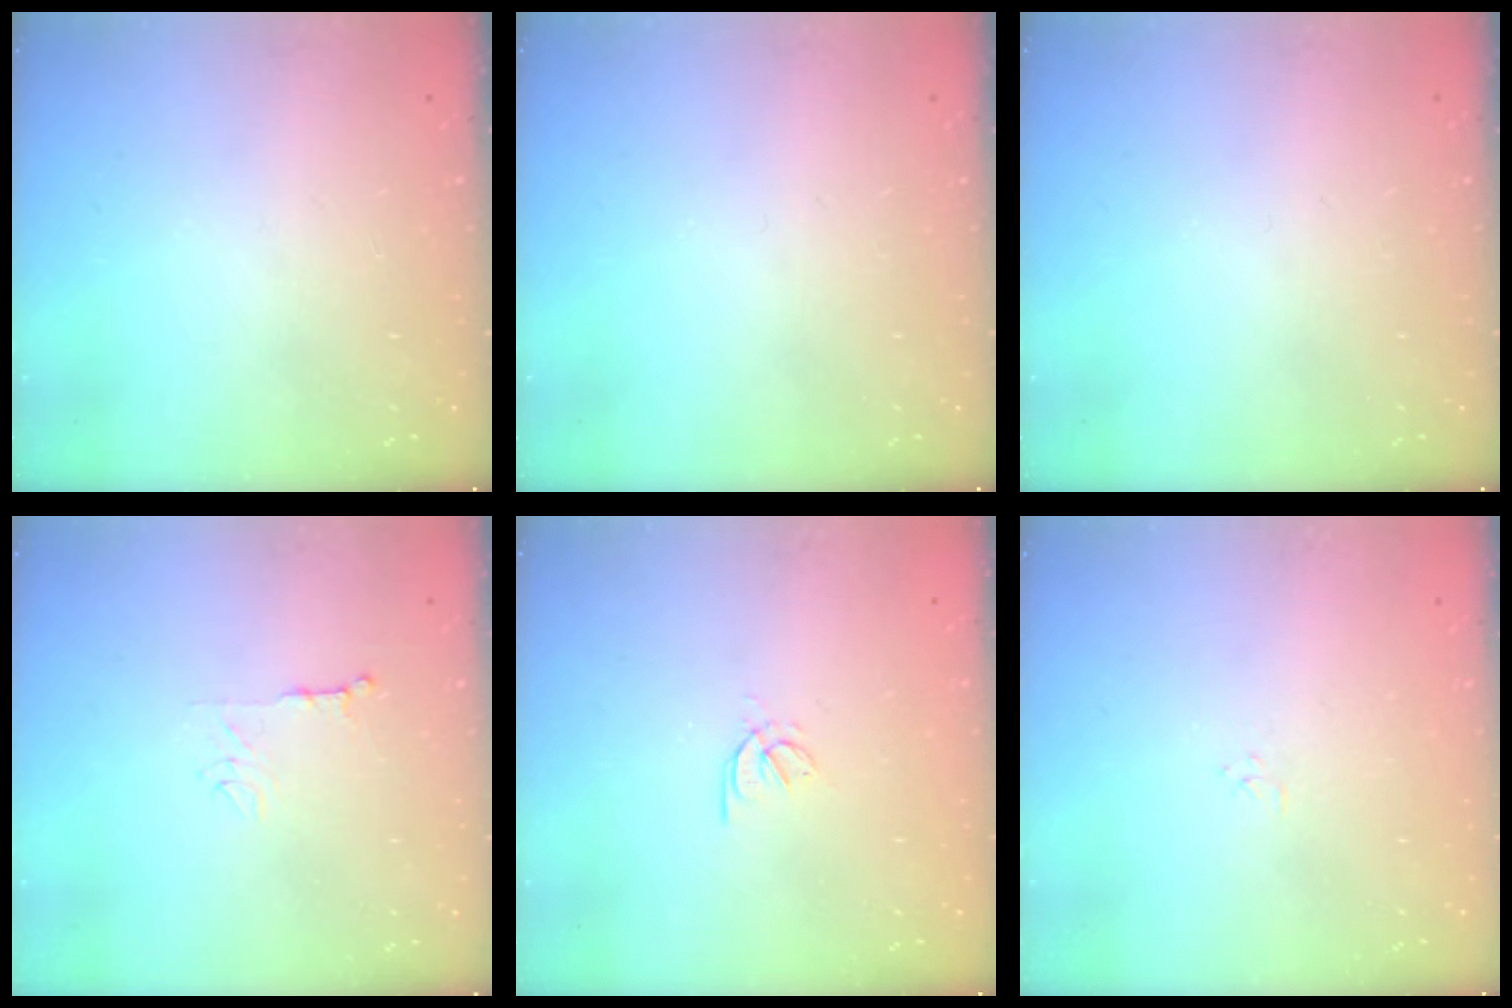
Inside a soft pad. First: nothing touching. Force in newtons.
{"total": 0.0}
{"total": 0.0}
{"total": 5.2, "press": 5.2, "slide": 0.4}
{"total": 2.4, "press": 2.4, "slide": 0.5}
{"total": 2.9, "press": 2.9, "slide": 0.3}